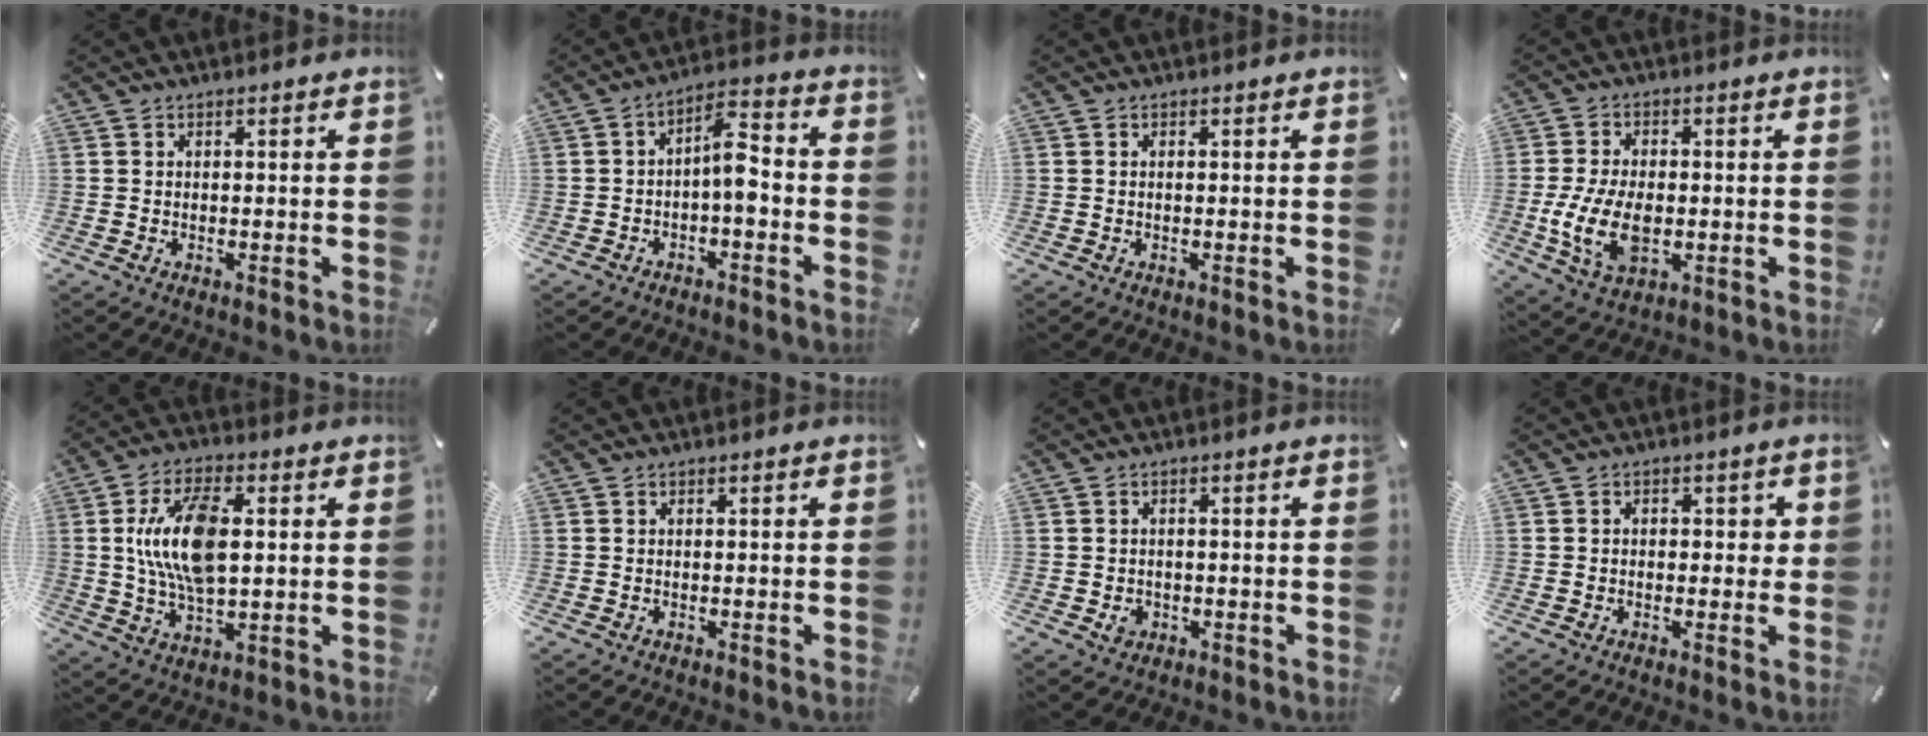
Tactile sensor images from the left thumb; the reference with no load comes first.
{"total": 8.0, "force": [-1.5, 3.5, 7.1], "torque": [-0.115, 0.015, -0.030]}
{"total": 0.0}
{"total": 11.4, "force": [-1.7, 7.1, 8.8], "torque": [-0.194, -0.003, -0.025]}
{"total": 14.4, "force": [2.3, 7.4, 12.1], "torque": [-0.249, -0.007, 0.034]}
{"total": 0.0}
{"total": 2.4, "force": [-0.7, 2.1, 0.9], "torque": [-0.009, 0.000, -0.013]}
{"total": 2.1, "force": [-0.4, 1.6, 1.2], "torque": [-0.015, 0.006, -0.013]}